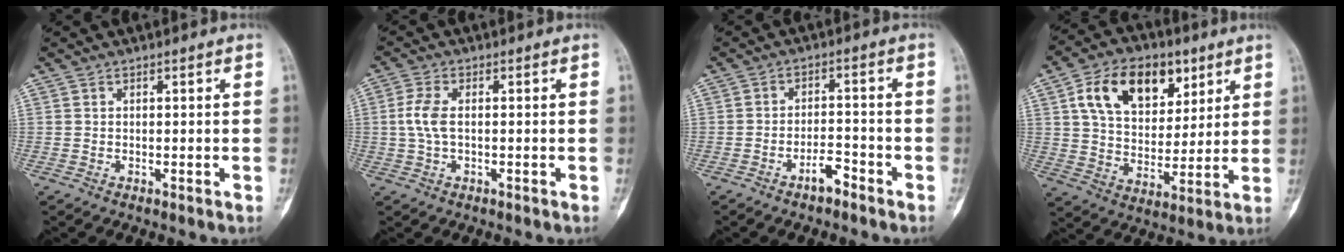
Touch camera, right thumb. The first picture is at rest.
{"total": 4.5, "force": [0.0, 2.3, 3.8], "torque": [-0.094, 0.008, -0.005]}
{"total": 4.0, "force": [-2.8, 1.6, 2.4], "torque": [-0.036, 0.026, -0.049]}
{"total": 17.0, "force": [7.5, 10.9, 10.7], "torque": [-0.142, -0.017, 0.131]}